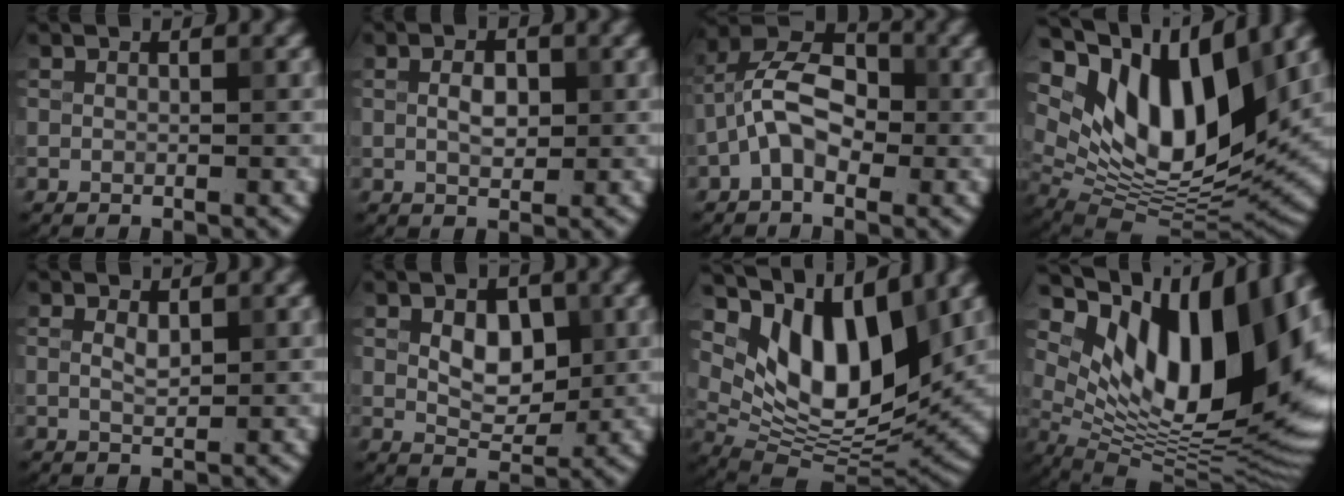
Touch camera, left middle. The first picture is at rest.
{"total": 2.2, "force": [0.2, 1.3, 1.8], "torque": [-0.036, 0.002, 0.004]}
{"total": 6.2, "force": [-1.7, 3.6, 4.7], "torque": [-0.084, 0.024, -0.040]}
{"total": 14.2, "force": [6.5, 6.7, 10.6], "torque": [-0.184, 0.001, 0.120]}
{"total": 1.3, "force": [0.5, 0.6, 1.0], "torque": [-0.024, 0.000, 0.012]}
{"total": 4.1, "force": [0.8, 2.6, 3.0], "torque": [-0.049, -0.002, 0.013]}
{"total": 11.0, "force": [5.6, 5.1, 8.0], "torque": [-0.133, -0.011, 0.102]}
{"total": 15.0, "force": [5.6, 6.7, 12.1], "torque": [-0.186, -0.003, 0.101]}